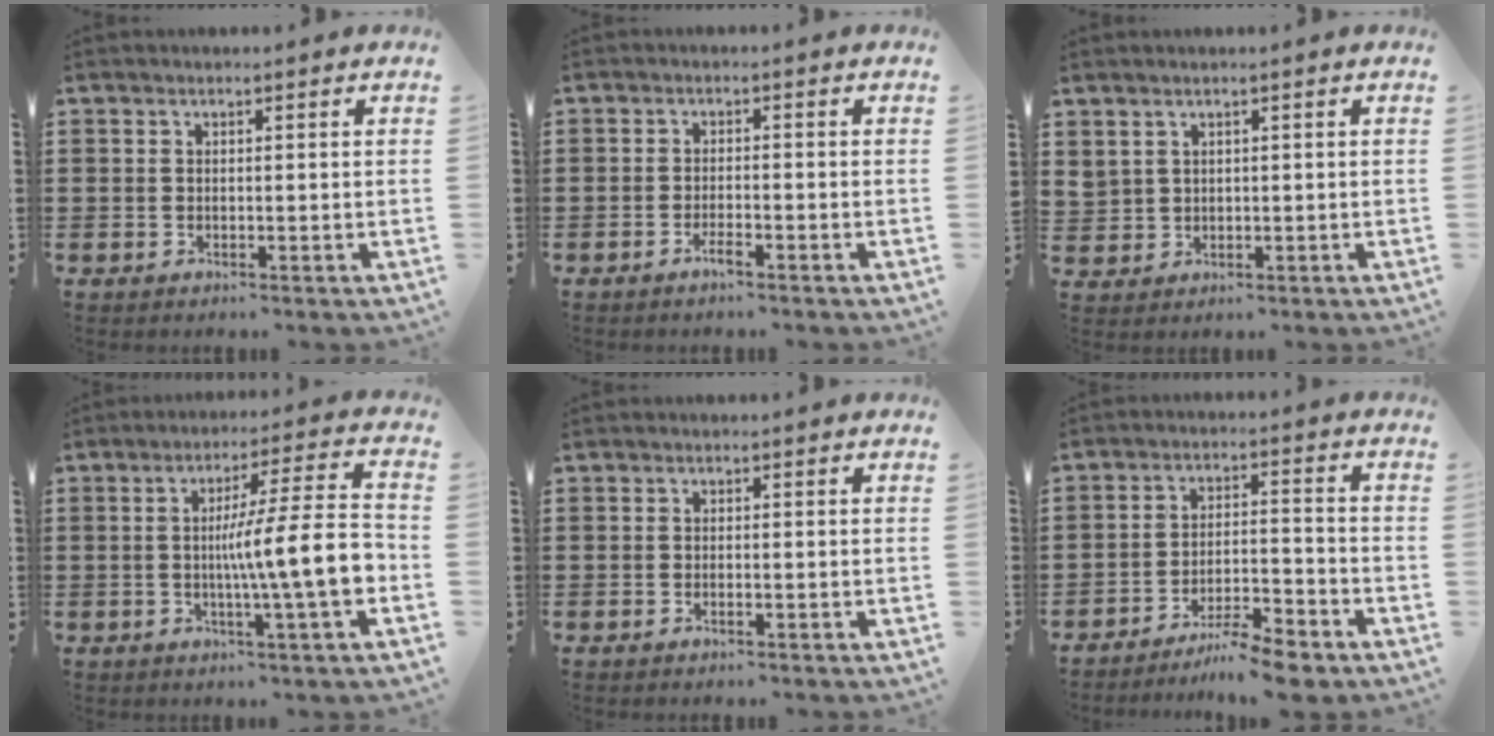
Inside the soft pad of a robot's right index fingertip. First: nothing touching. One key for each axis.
{"total": 2.1, "fx": -1.6, "fy": 0.2, "fz": 1.4, "tx": -0.033, "ty": -0.005, "tz": -0.030}
{"total": 1.6, "fx": 1.1, "fy": 1.1, "fz": 0.2, "tx": -0.010, "ty": 0.005, "tz": 0.021}
{"total": 11.2, "fx": -1.7, "fy": 0.9, "fz": 11.0, "tx": -0.165, "ty": -0.012, "tz": -0.035}
{"total": 0.6, "fx": -0.4, "fy": 0.0, "fz": 0.5, "tx": -0.010, "ty": -0.003, "tz": -0.007}
{"total": 6.7, "fx": -6.1, "fy": 0.3, "fz": 2.8, "tx": -0.051, "ty": 0.002, "tz": -0.118}